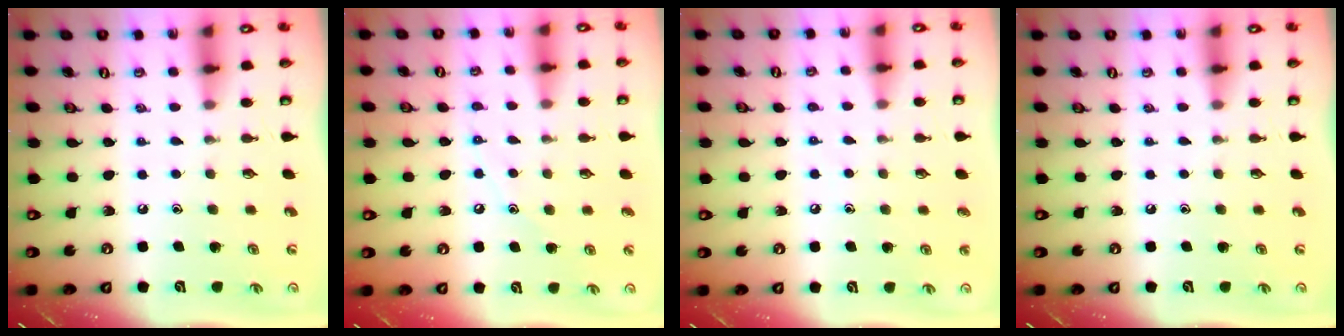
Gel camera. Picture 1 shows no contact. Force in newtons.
{"total": 6.1, "press": 6.1, "slide": 0.4}
{"total": 4.1, "press": 4.1, "slide": 0.4}
{"total": 0.0}